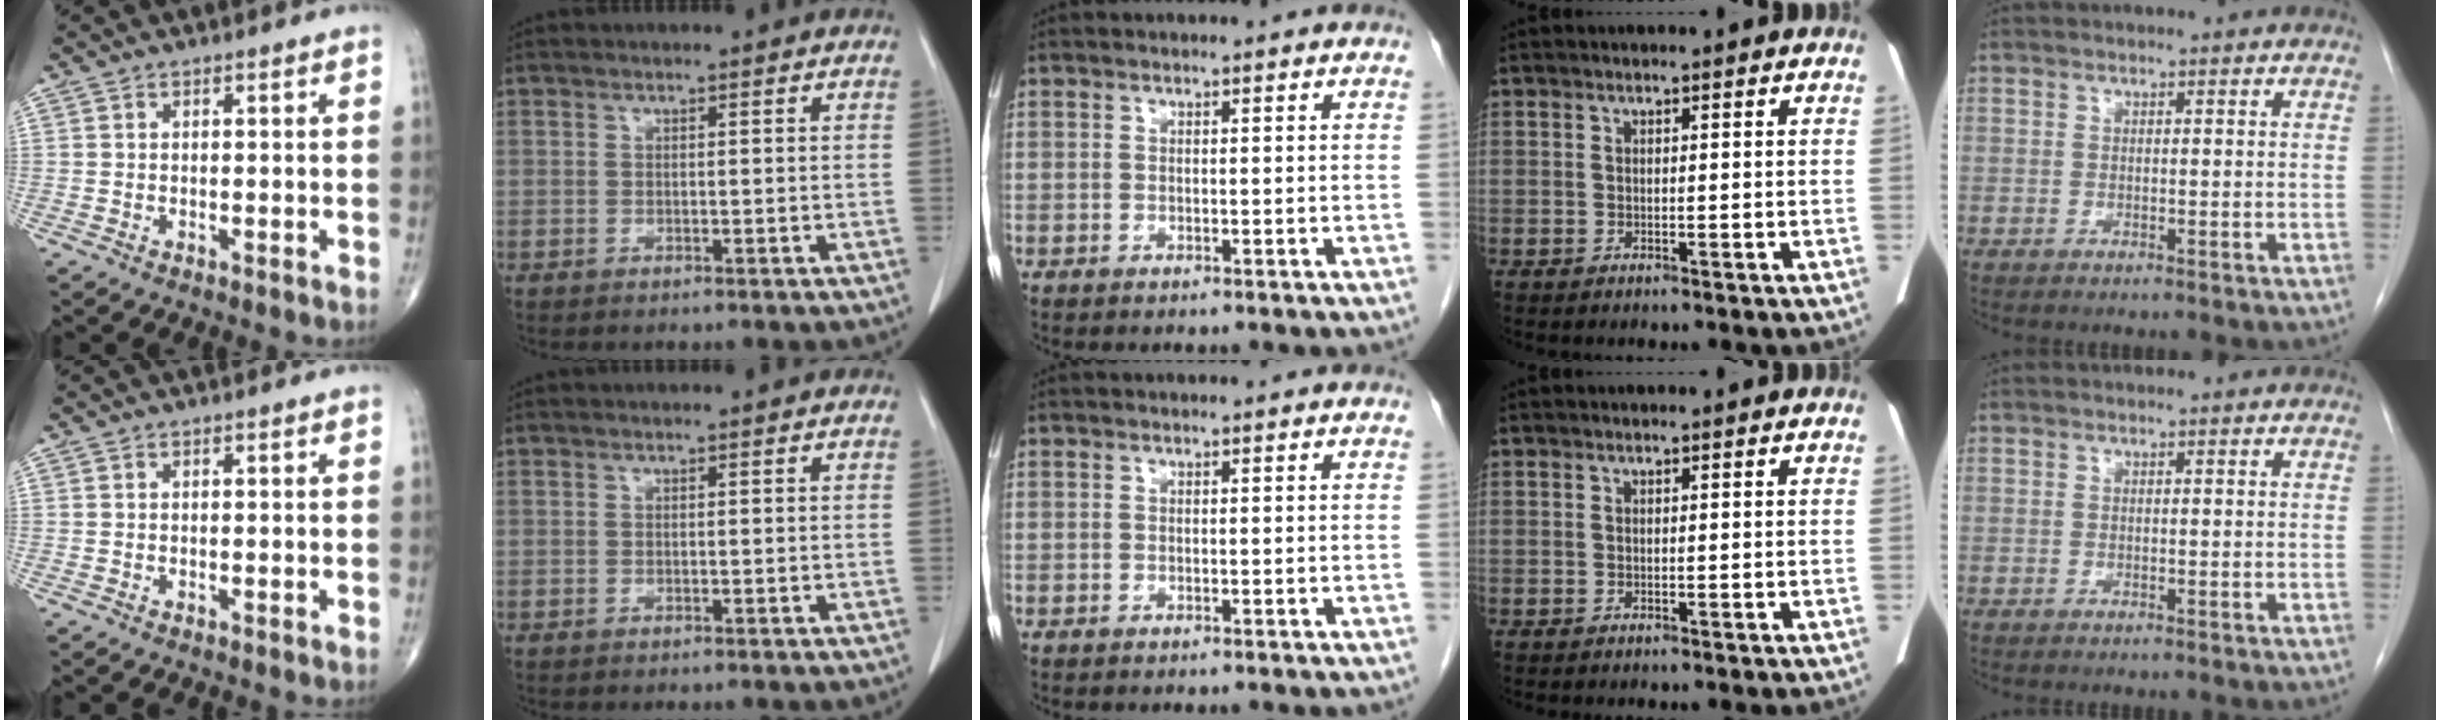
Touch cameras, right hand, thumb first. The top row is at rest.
{}